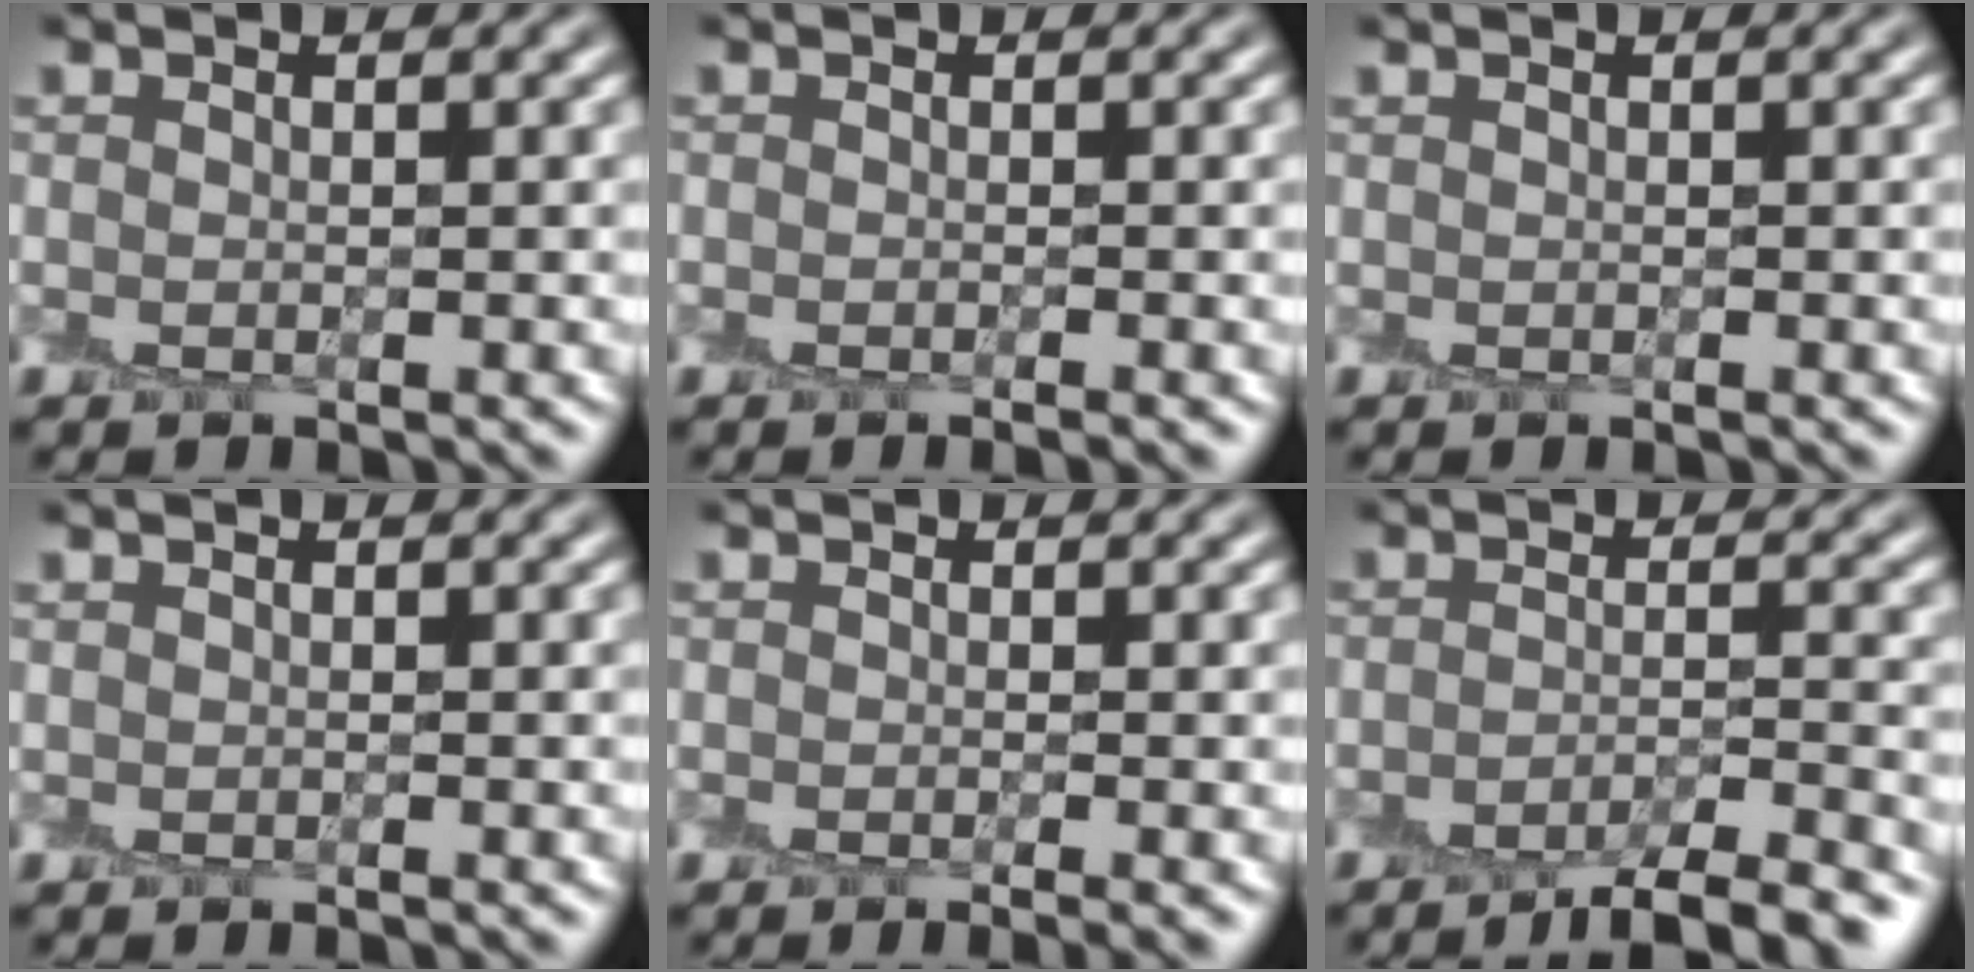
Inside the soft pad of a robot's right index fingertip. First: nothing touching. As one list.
[{"total": 0.8, "force": [-0.6, -0.3, 0.5], "torque": [-0.007, -0.004, -0.013]}, {"total": 0.0}, {"total": 0.0}, {"total": 1.7, "force": [-0.8, 0.0, 1.4], "torque": [-0.021, -0.006, -0.015]}, {"total": 5.6, "force": [-4.3, 1.0, 3.4], "torque": [-0.049, -0.001, -0.064]}]